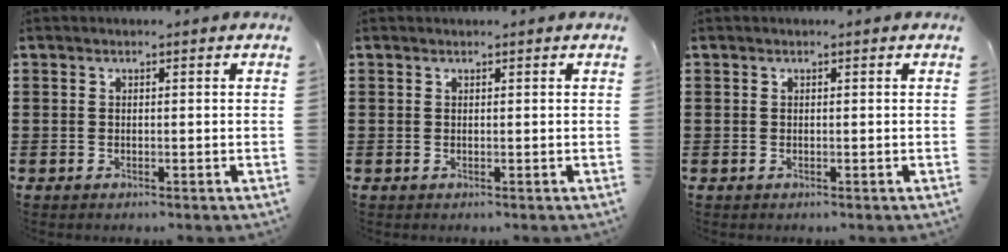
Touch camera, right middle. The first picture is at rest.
{"total": 0.0}
{"total": 0.0}